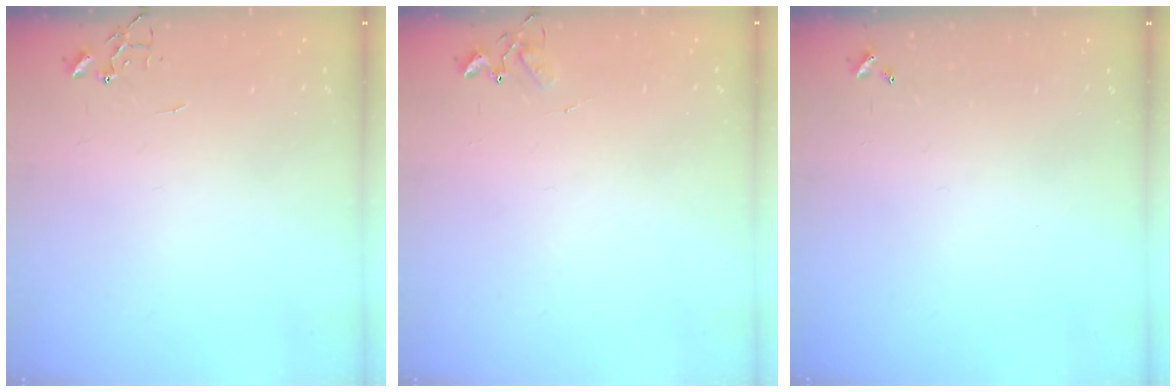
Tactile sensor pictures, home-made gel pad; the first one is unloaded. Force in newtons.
{"total": 4.5, "press": 4.5, "slide": 0.5}
{"total": 0.0}